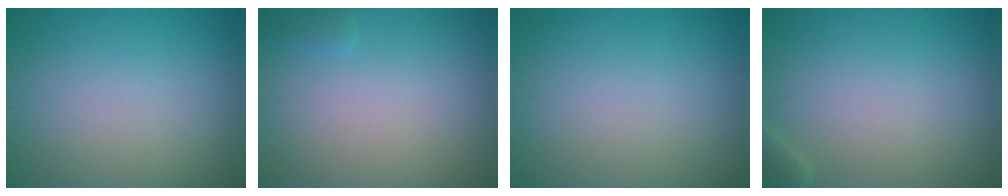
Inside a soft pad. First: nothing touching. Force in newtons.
{"total": 0.7, "press": 0.7, "slide": 0.0}
{"total": 0.0}
{"total": 1.1, "press": 1.1, "slide": 0.1}